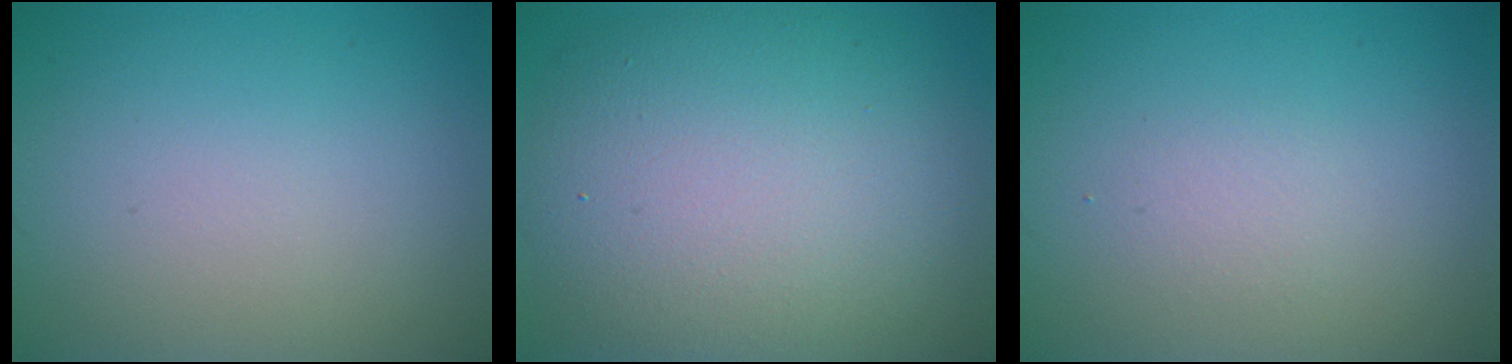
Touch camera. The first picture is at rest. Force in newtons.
{"total": 11.8, "press": 11.8, "slide": 0.9}
{"total": 1.1, "press": 1.1, "slide": 0.1}